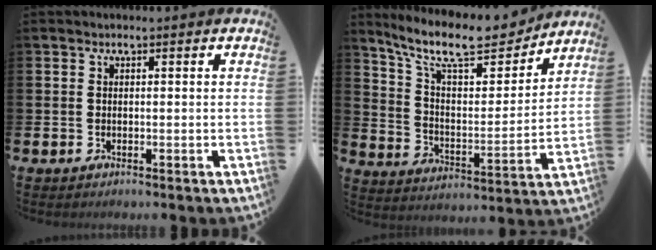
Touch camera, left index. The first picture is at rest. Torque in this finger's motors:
{"motor_torque": [0.10, -0.19, 0.72, 0.21]}